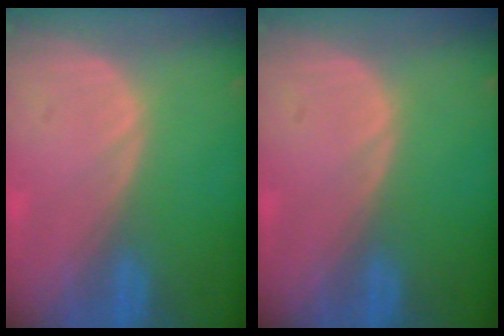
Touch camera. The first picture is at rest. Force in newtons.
{"total": 0.0}